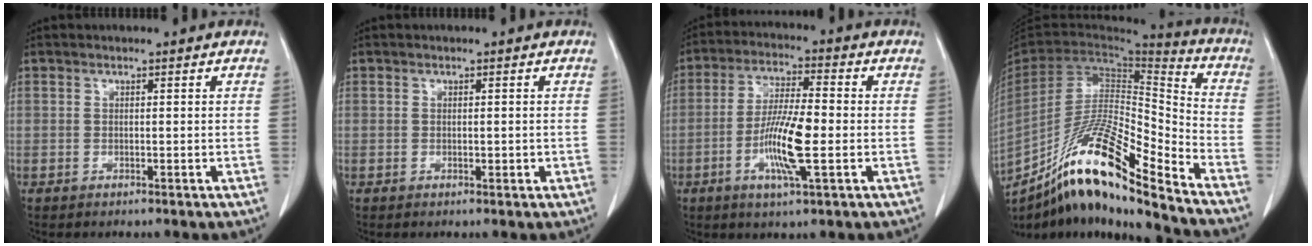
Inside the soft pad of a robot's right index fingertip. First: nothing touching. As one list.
[{"total": 0.8, "force": [-0.1, 0.5, 0.6], "torque": [-0.008, 0.000, 0.002]}, {"total": 10.0, "force": [-2.5, 1.1, 9.6], "torque": [-0.185, -0.008, -0.051]}, {"total": 20.0, "force": [-14.6, 1.0, 13.6], "torque": [-0.263, -0.016, -0.269]}]